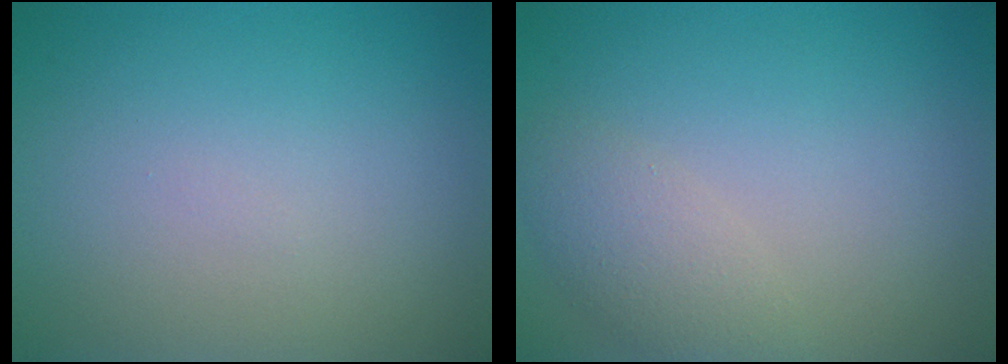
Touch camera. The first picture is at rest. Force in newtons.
{"total": 2.4, "press": 2.4, "slide": 0.2}